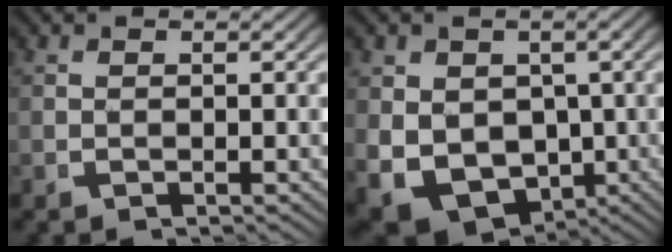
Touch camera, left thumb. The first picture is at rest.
{"total": 10.5, "force": [-3.3, 8.1, 5.8], "torque": [-0.152, -0.069, -0.018]}